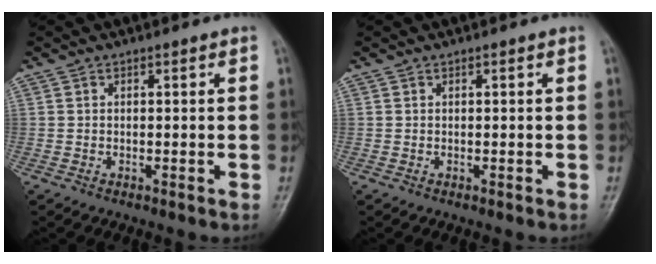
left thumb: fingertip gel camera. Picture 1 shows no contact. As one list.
[{"total": 0.0}]